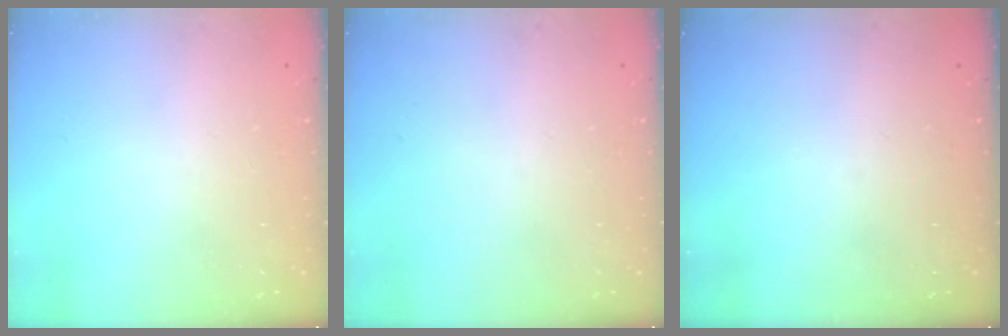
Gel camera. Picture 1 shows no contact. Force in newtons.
{"total": 0.0}
{"total": 0.0}